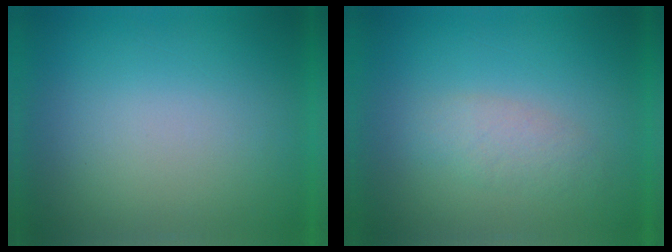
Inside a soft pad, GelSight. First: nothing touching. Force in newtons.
{"total": 2.7}